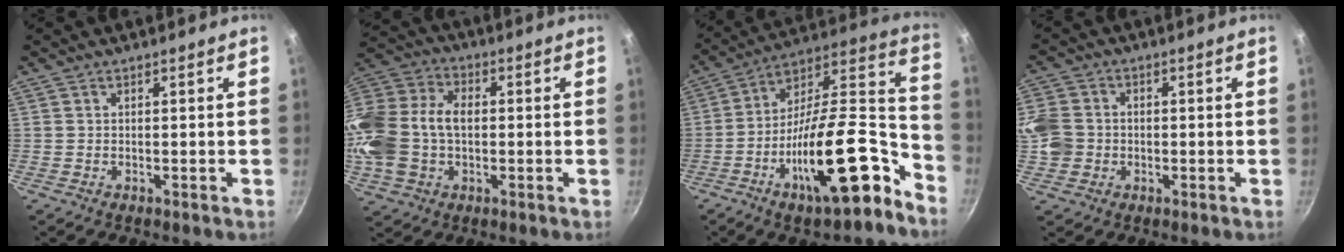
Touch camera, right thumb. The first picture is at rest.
{"total": 19.6, "force": [-0.9, 14.0, 13.7], "torque": [-0.289, 0.046, -0.023]}
{"total": 24.6, "force": [-12.6, 8.6, 19.4], "torque": [-0.248, 0.081, -0.219]}
{"total": 8.7, "force": [-0.9, 7.6, 4.0], "torque": [-0.081, 0.015, -0.029]}